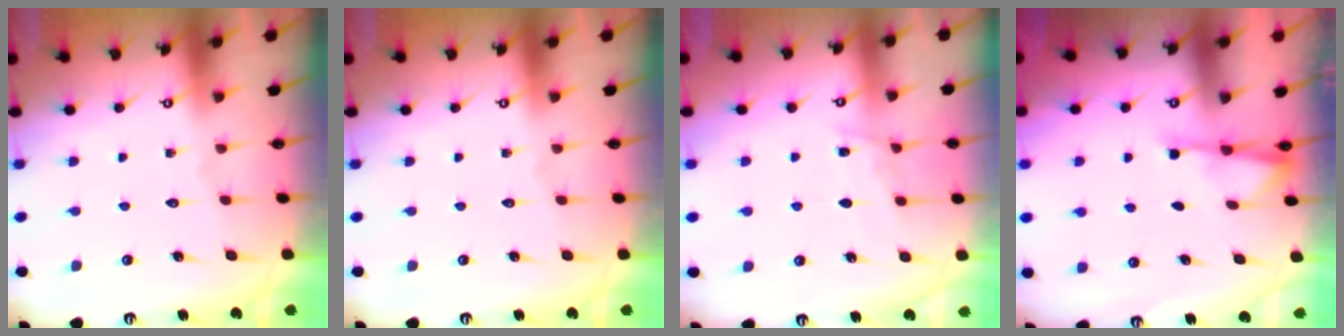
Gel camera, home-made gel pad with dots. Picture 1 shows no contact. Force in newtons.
{"total": 0.0}
{"total": 5.6, "press": 5.5, "slide": 0.6}
{"total": 2.4, "press": 2.3, "slide": 0.4}